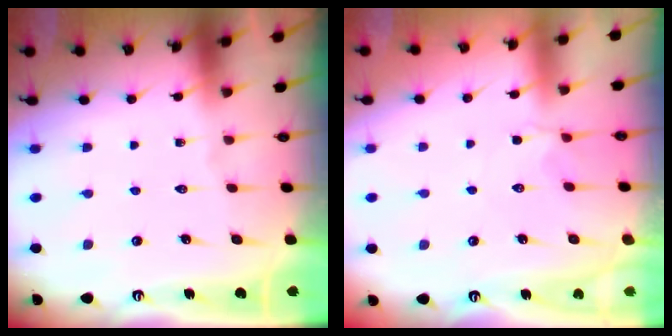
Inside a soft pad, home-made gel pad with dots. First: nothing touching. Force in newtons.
{"total": 2.2, "press": 2.1, "slide": 0.7}